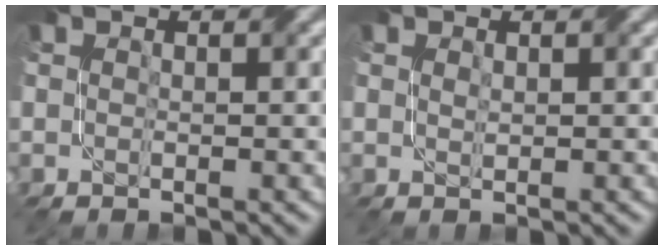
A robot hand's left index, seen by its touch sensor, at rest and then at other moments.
{"total": 0.5, "force": [0.3, 0.2, 0.4], "torque": [-0.009, 0.000, 0.008]}